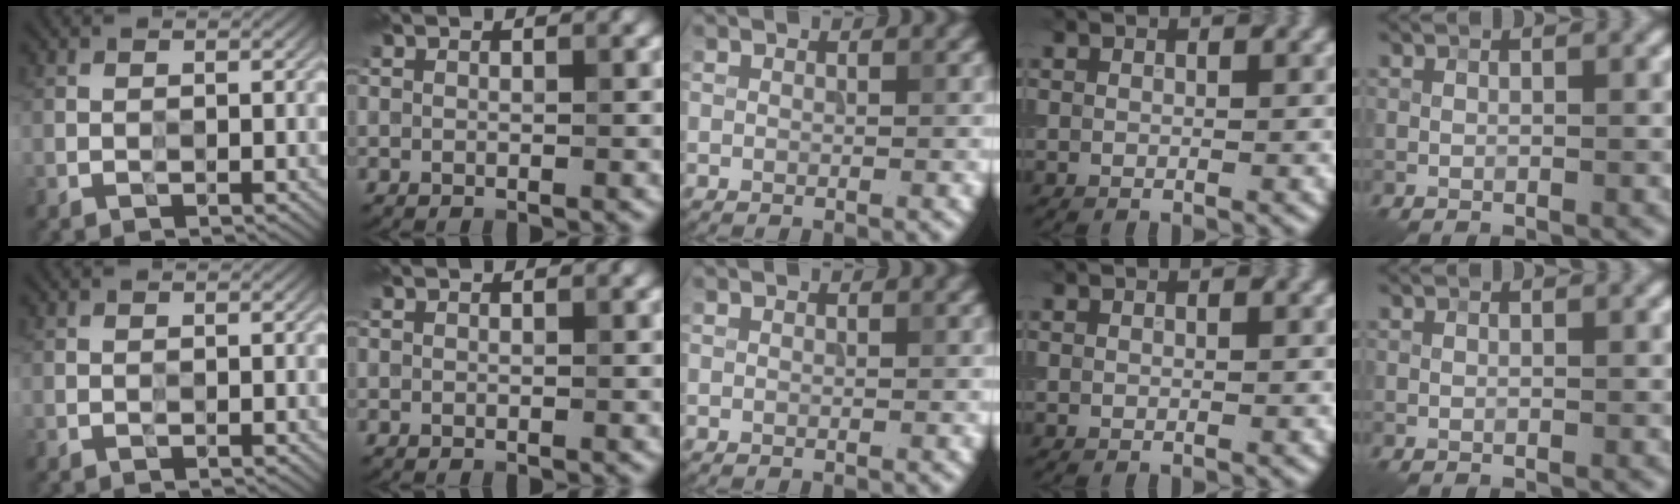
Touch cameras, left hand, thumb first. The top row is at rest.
{}